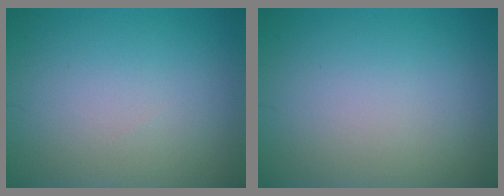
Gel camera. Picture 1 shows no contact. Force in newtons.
{"total": 0.0}